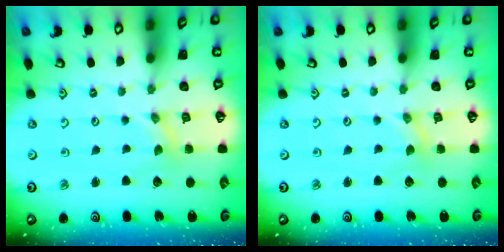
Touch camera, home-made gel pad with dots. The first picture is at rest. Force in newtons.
{"total": 0.0}